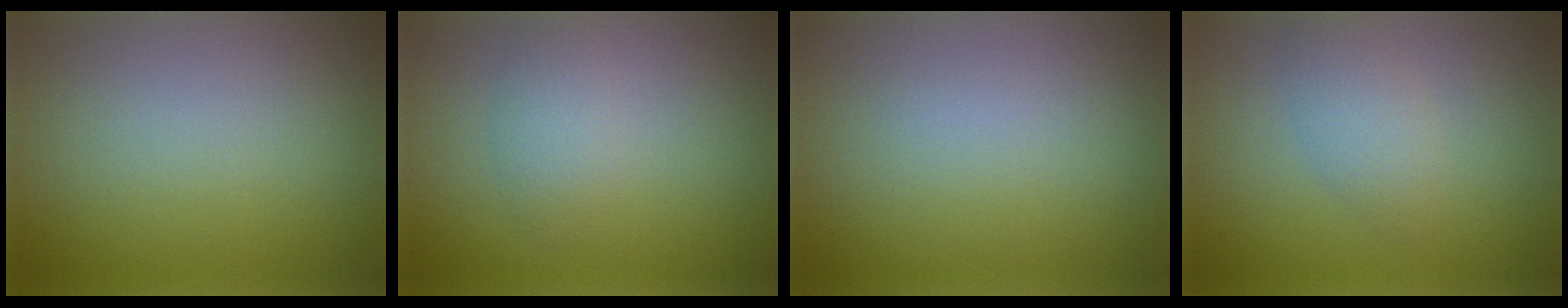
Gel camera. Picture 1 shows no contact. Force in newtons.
{"total": 1.9, "press": 1.9, "slide": 0.1}
{"total": 0.0}
{"total": 2.4, "press": 2.4, "slide": 0.0}